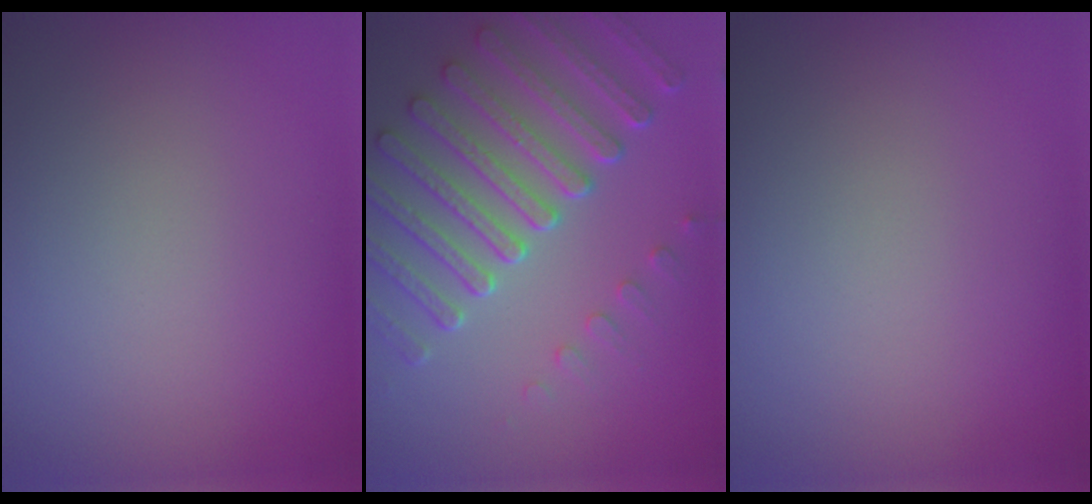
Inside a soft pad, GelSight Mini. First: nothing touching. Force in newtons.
{"total": 7.2, "press": 5.3, "slide": 4.9}
{"total": 0.0}